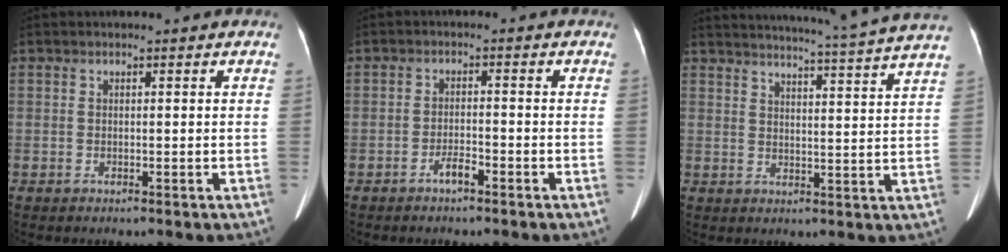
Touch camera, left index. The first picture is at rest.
{"total": 2.2, "force": [-1.7, 0.4, 1.4], "torque": [-0.027, -0.001, -0.029]}
{"total": 19.4, "force": [17.9, -2.1, 7.0], "torque": [-0.122, -0.051, 0.219]}